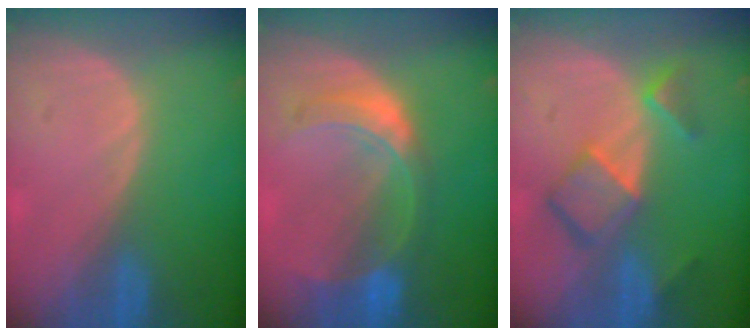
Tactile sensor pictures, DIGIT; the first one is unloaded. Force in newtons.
{"total": 7.6, "press": 6.6, "slide": 3.8}
{"total": 7.2, "press": 6.2, "slide": 3.6}